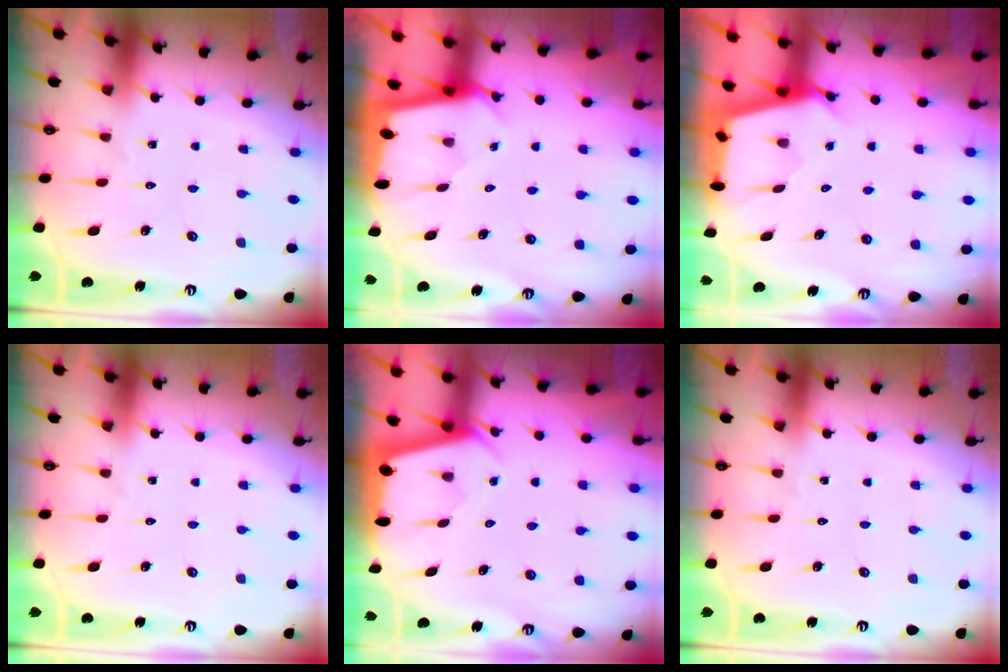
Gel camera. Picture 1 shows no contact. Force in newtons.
{"total": 2.2, "press": 2.2, "slide": 0.3}
{"total": 2.8, "press": 2.8, "slide": 0.3}
{"total": 0.0}
{"total": 2.2, "press": 2.2, "slide": 0.3}
{"total": 0.0}